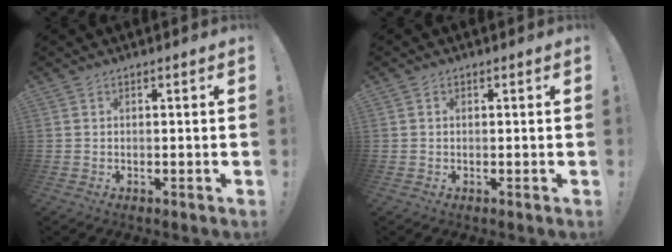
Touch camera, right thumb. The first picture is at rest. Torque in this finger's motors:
{"motor_torque": [0.28, 0.18, -0.20, -0.05, 0.08]}